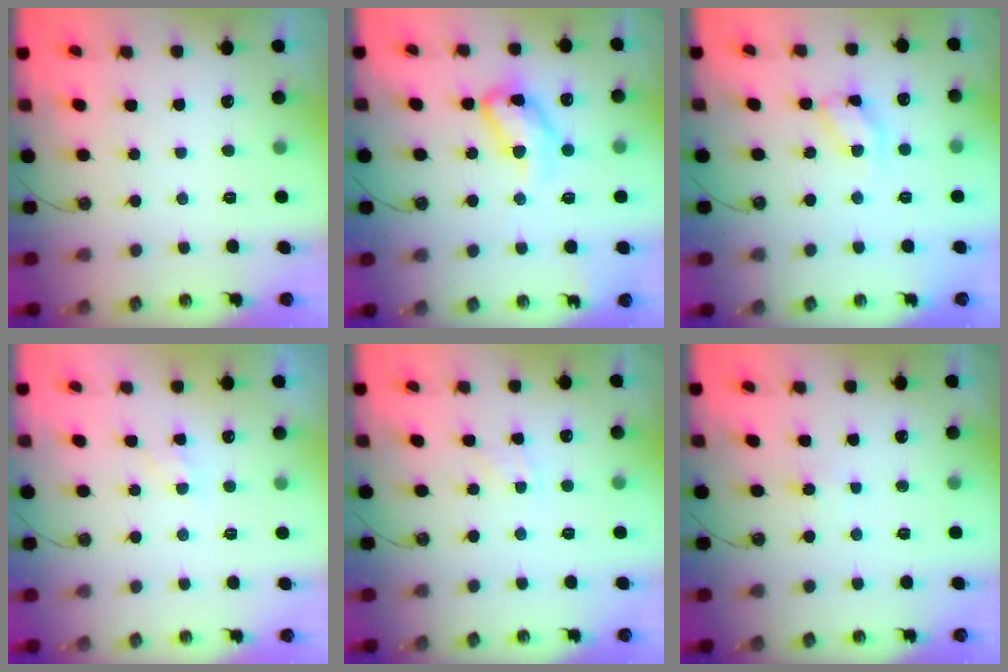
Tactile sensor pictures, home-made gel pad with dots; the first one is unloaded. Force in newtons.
{"total": 14.7, "press": 14.7, "slide": 1.0}
{"total": 12.3, "press": 12.3, "slide": 0.9}
{"total": 6.7, "press": 6.6, "slide": 0.7}
{"total": 3.1, "press": 3.0, "slide": 0.5}
{"total": 2.7, "press": 2.7, "slide": 0.5}